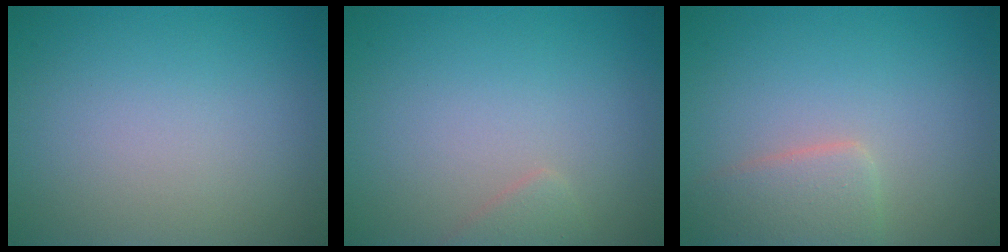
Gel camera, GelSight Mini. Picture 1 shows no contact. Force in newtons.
{"total": 1.1, "press": 1.1, "slide": 0.1}
{"total": 2.9, "press": 2.9, "slide": 0.3}